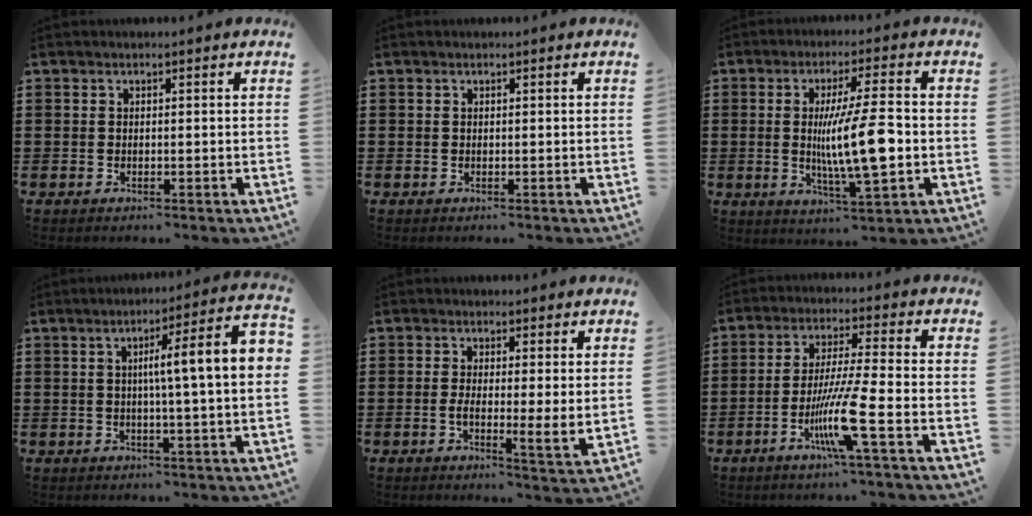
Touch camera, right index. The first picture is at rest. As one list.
[{"total": 0.0}, {"total": 11.2, "force": [-1.0, 2.0, 11.0], "torque": [-0.176, -0.008, -0.020]}, {"total": 8.3, "force": [0.6, 0.1, 8.3], "torque": [-0.143, -0.007, 0.002]}, {"total": 3.9, "force": [0.4, 0.8, 3.8], "torque": [-0.066, -0.007, 0.007]}, {"total": 9.9, "force": [-4.2, -0.1, 9.0], "torque": [-0.175, -0.014, -0.080]}]